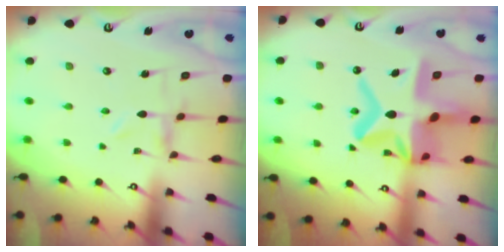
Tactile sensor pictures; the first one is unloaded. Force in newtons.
{"total": 23.5, "press": 23.3, "slide": 2.5}